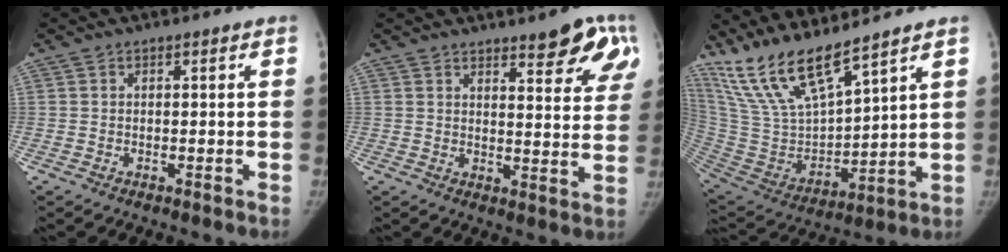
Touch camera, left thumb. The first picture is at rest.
{"total": 11.2, "force": [7.0, 3.3, 8.1], "torque": [-0.064, -0.039, 0.084]}
{"total": 16.4, "force": [13.4, 3.2, 8.9], "torque": [-0.159, -0.068, 0.283]}